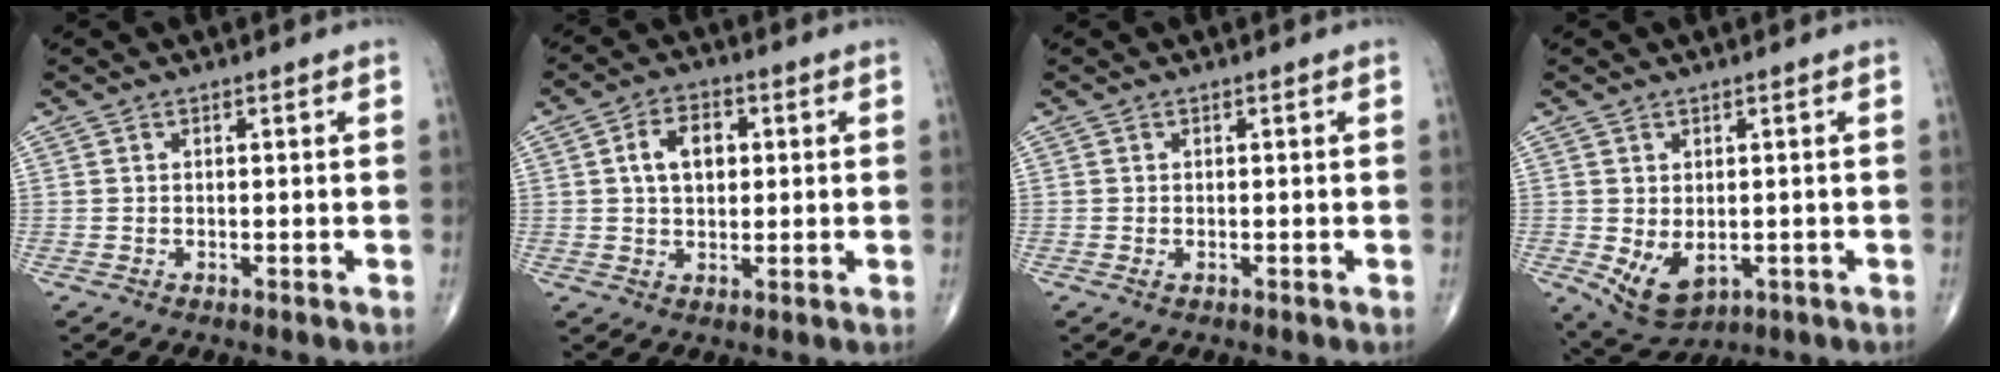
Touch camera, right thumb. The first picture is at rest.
{"total": 7.0, "force": [1.4, 4.6, 5.2], "torque": [-0.075, 0.008, 0.021]}
{"total": 0.5, "force": [-0.2, 0.3, 0.4], "torque": [-0.007, -0.001, -0.003]}
{"total": 7.1, "force": [-1.2, 4.6, 5.3], "torque": [-0.082, -0.011, -0.002]}